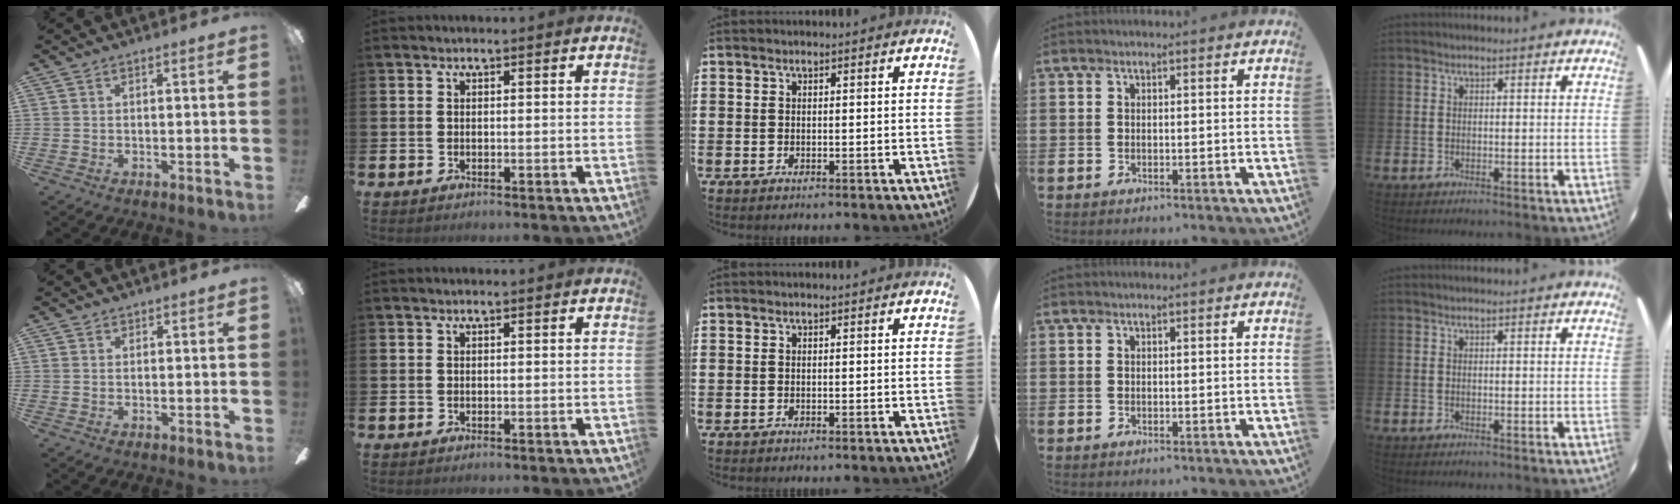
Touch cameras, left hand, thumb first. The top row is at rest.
{"thumb": {"total": 0.8, "force": [0.6, 0.5, 0.0], "torque": [0.007, -0.001, 0.009]}}